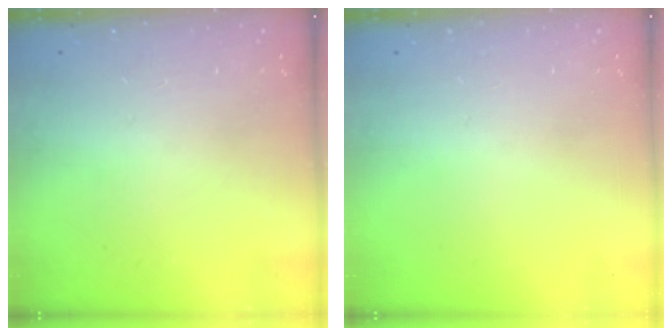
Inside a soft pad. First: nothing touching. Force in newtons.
{"total": 0.0}